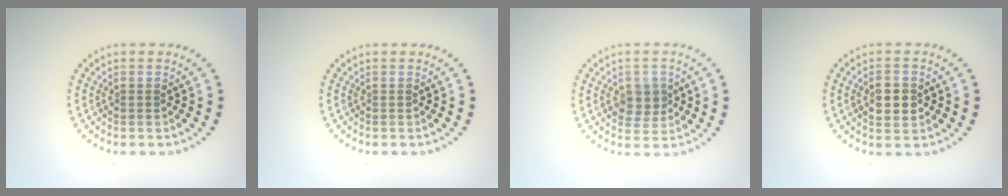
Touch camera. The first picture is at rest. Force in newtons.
{"total": 0.0}
{"total": 2.6, "press": 2.5, "slide": 0.8}
{"total": 3.0, "press": 3.0, "slide": 0.1}